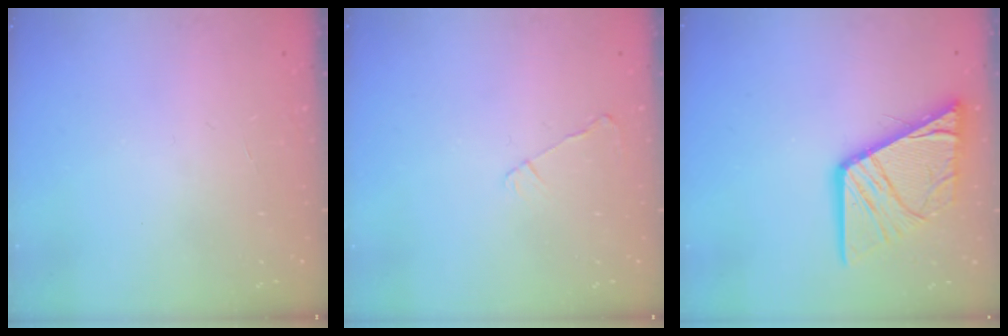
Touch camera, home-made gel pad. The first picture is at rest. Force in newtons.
{"total": 2.6, "press": 2.6, "slide": 0.5}
{"total": 16.9, "press": 16.8, "slide": 1.8}